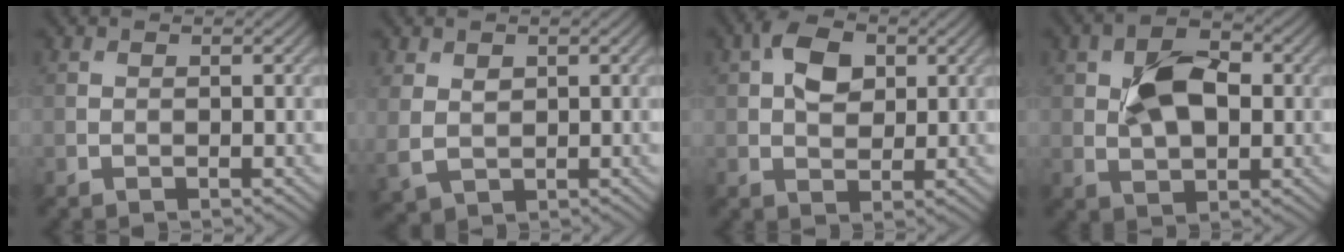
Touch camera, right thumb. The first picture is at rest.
{"total": 3.3, "force": [0.9, 2.5, 2.1], "torque": [-0.057, -0.007, 0.023]}
{"total": 5.2, "force": [1.5, 3.4, 3.7], "torque": [-0.069, 0.007, 0.019]}
{"total": 7.9, "force": [1.1, 4.8, 6.1], "torque": [-0.109, 0.008, 0.013]}